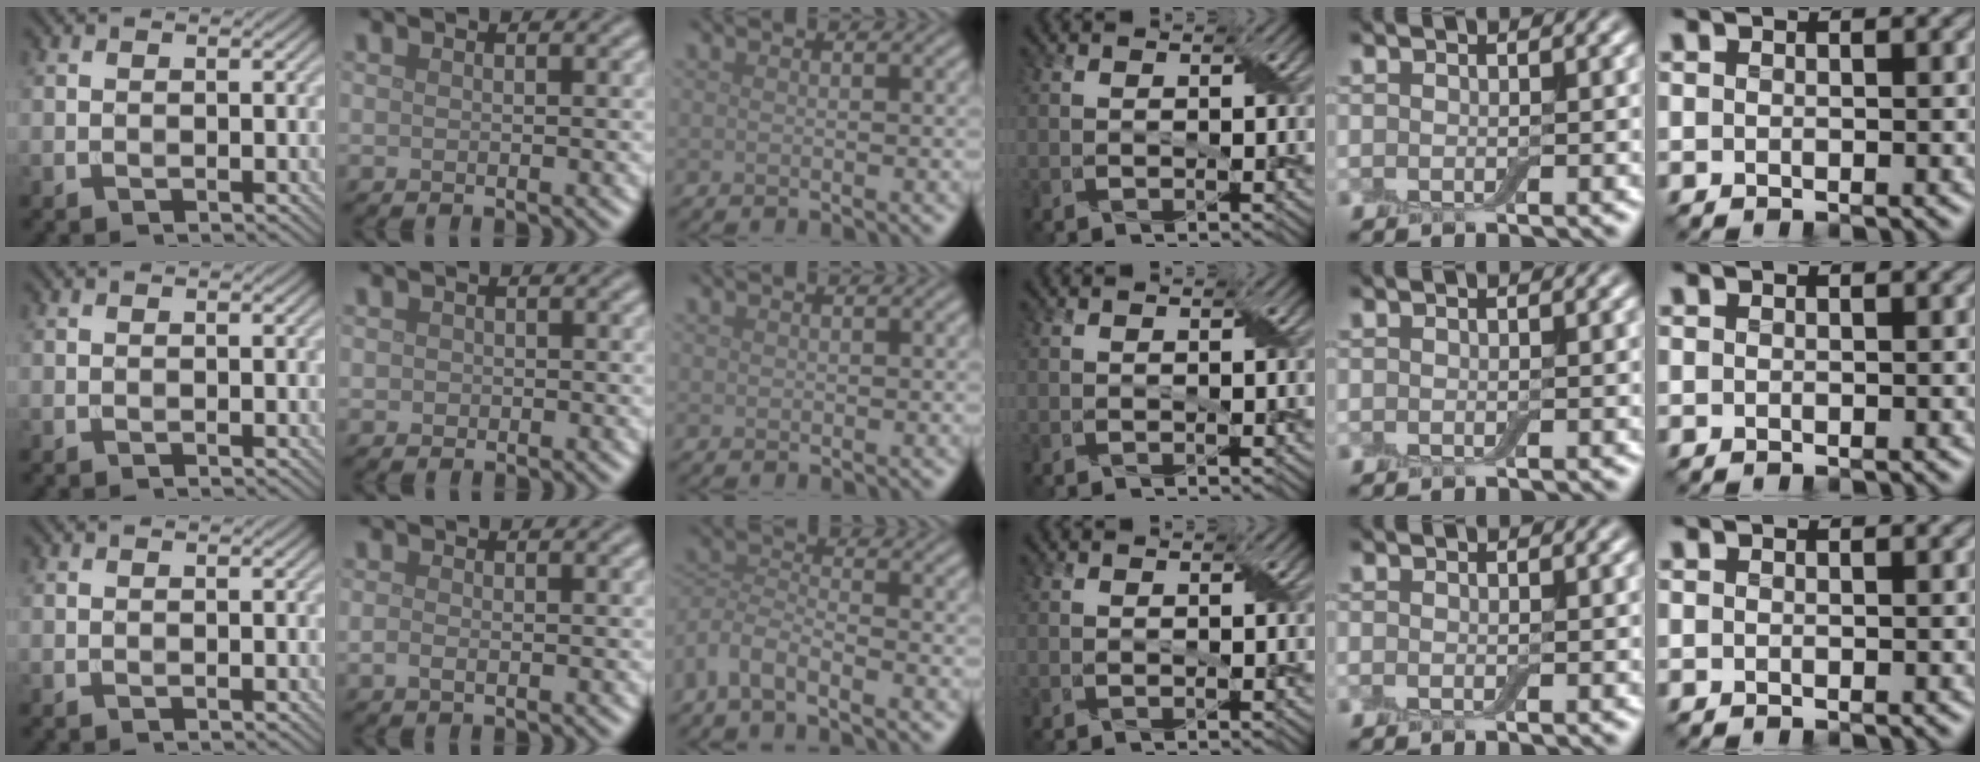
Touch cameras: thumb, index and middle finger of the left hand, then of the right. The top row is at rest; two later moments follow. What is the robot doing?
{"motion": "fold", "object": "cloth"}